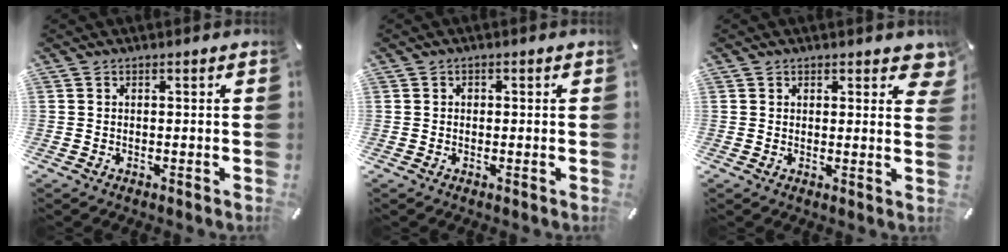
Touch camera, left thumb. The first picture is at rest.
{"total": 0.8, "force": [0.0, 0.7, 0.3], "torque": [-0.005, 0.005, -0.002]}
{"total": 2.7, "force": [1.9, 1.5, 1.2], "torque": [-0.003, -0.005, 0.029]}